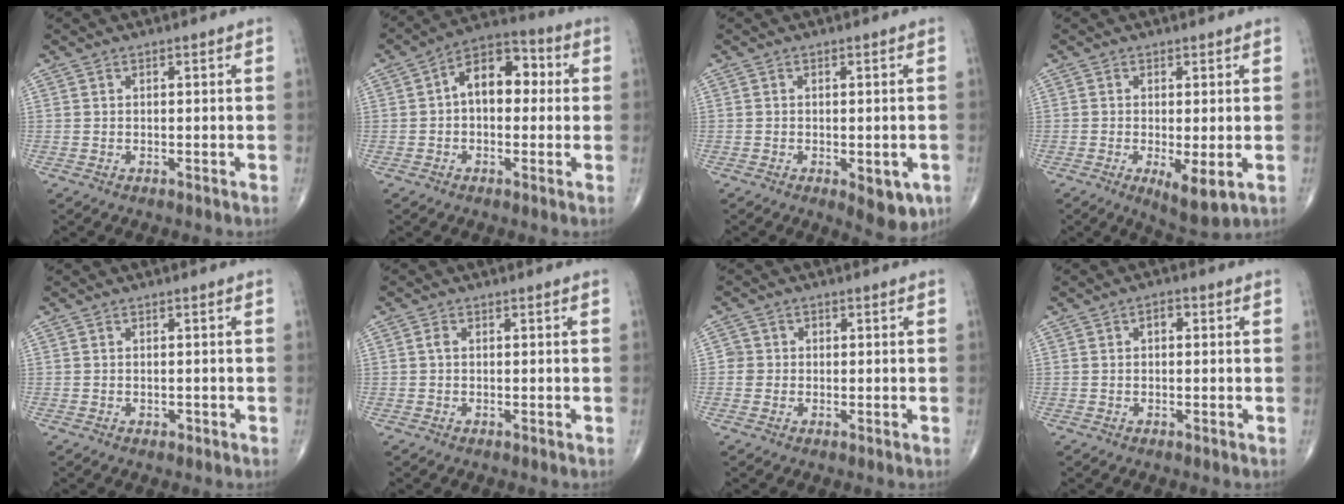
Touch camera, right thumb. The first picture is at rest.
{"total": 10.6, "force": [1.0, 6.7, 8.2], "torque": [-0.099, 0.033, 0.002]}
{"total": 6.1, "force": [-2.2, 2.8, 5.0], "torque": [-0.046, -0.004, -0.021]}
{"total": 6.2, "force": [-1.6, 2.0, 5.7], "torque": [-0.095, -0.020, -0.022]}
{"total": 0.8, "force": [-0.4, 0.5, 0.4], "torque": [-0.005, 0.000, -0.005]}
{"total": 0.9, "force": [0.0, 0.6, 0.7], "torque": [-0.009, 0.001, -0.003]}
{"total": 2.2, "force": [-0.2, 2.2, 0.2], "torque": [0.015, 0.008, -0.008]}
{"total": 1.9, "force": [0.3, 1.1, 1.5], "torque": [-0.015, 0.007, 0.000]}